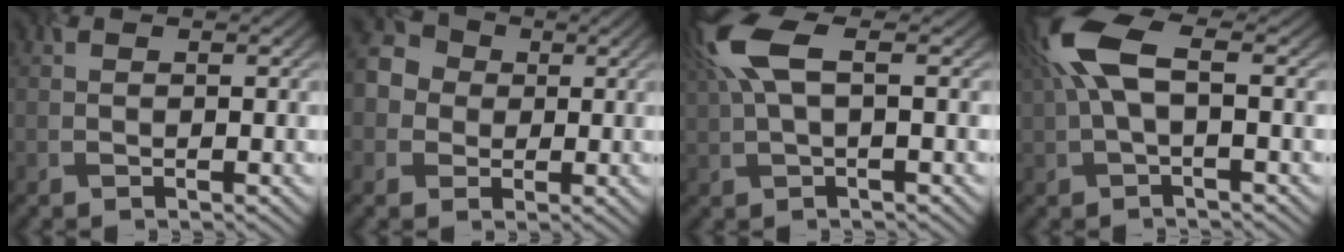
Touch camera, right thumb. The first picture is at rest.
{"total": 5.4, "force": [-0.3, 5.1, 1.8], "torque": [-0.051, 0.002, -0.020]}
{"total": 6.9, "force": [2.1, 2.3, 6.1], "torque": [-0.150, 0.014, 0.034]}
{"total": 7.8, "force": [1.6, 3.0, 7.0], "torque": [-0.160, 0.015, 0.021]}